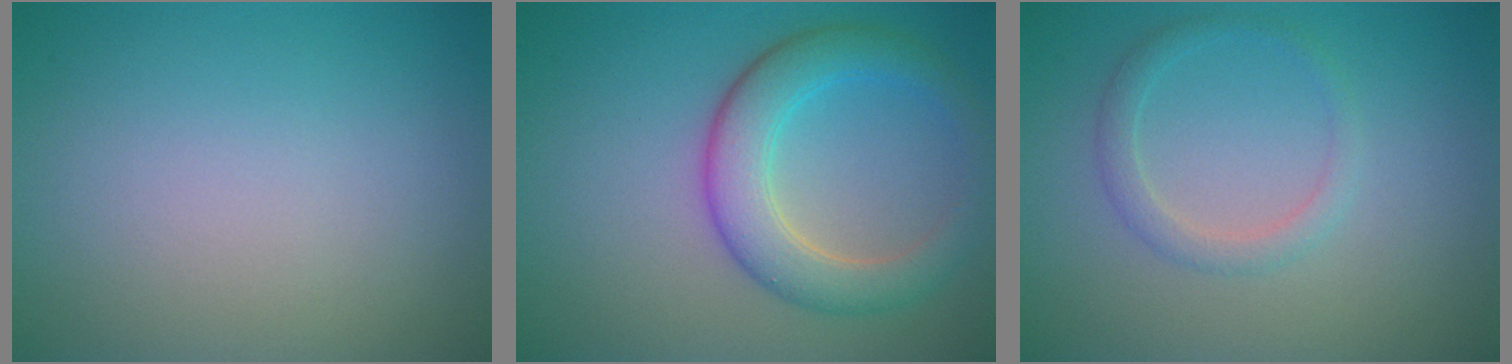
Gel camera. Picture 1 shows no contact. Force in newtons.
{"total": 5.3, "press": 5.3, "slide": 0.1}
{"total": 1.7, "press": 1.7, "slide": 0.1}